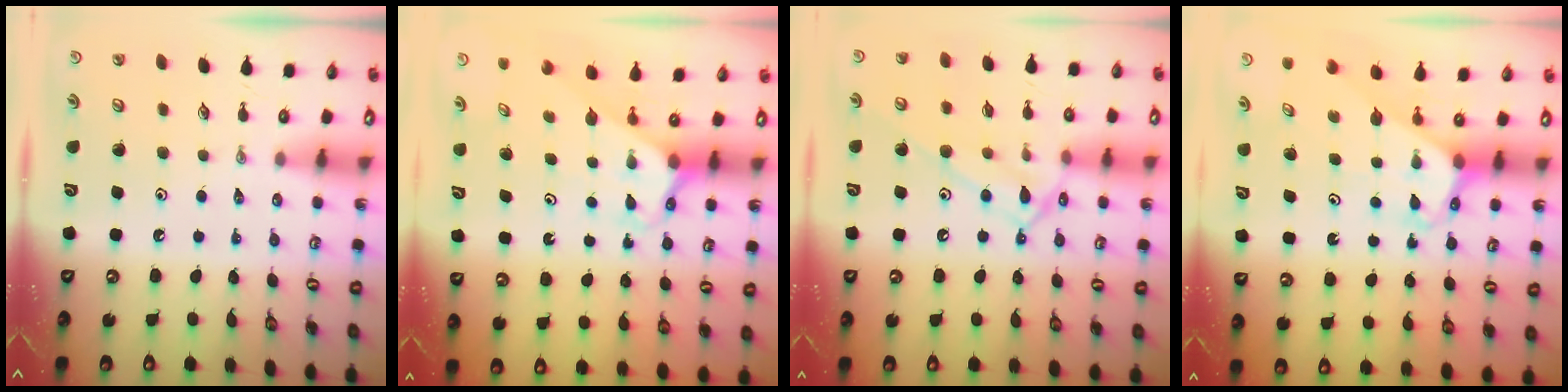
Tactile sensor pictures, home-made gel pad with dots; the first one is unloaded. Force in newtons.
{"total": 2.5, "press": 2.5, "slide": 0.2}
{"total": 13.1, "press": 13.1, "slide": 0.8}
{"total": 3.2, "press": 3.2, "slide": 0.2}